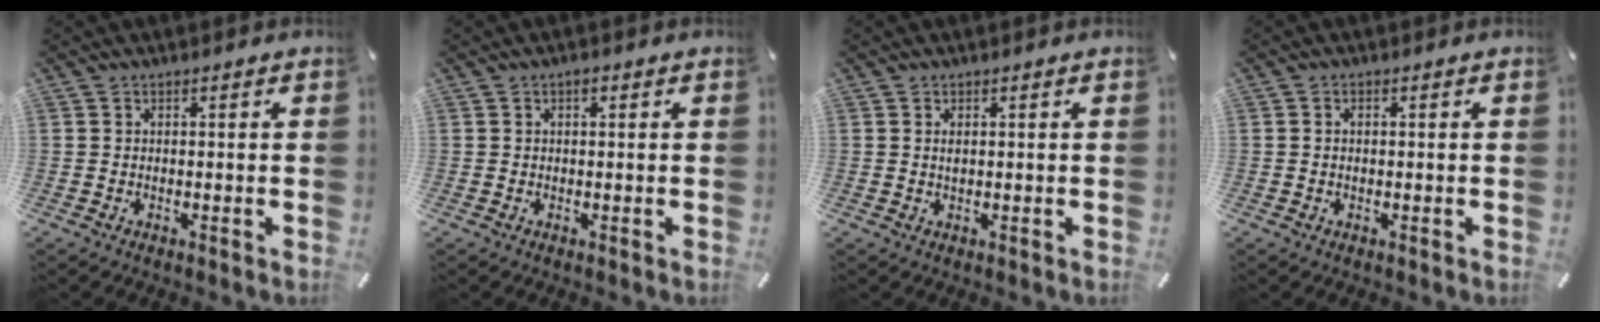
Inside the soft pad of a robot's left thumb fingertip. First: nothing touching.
{"total": 0.9, "force": [0.3, 0.5, 0.7], "torque": [-0.014, 0.005, 0.003]}
{"total": 1.1, "force": [0.3, 0.4, 1.0], "torque": [-0.020, 0.000, 0.005]}
{"total": 0.7, "force": [0.0, 0.5, 0.5], "torque": [-0.010, 0.004, -0.001]}